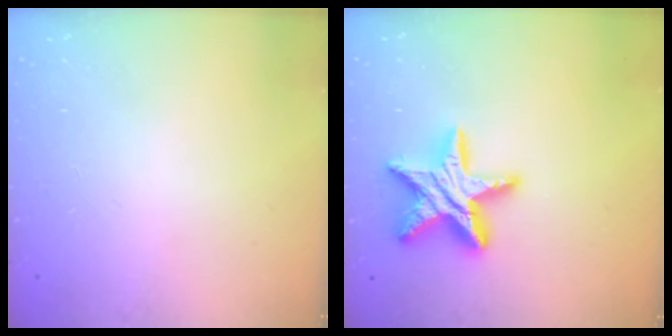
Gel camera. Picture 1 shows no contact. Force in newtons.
{"total": 17.1, "press": 17.0, "slide": 1.2}